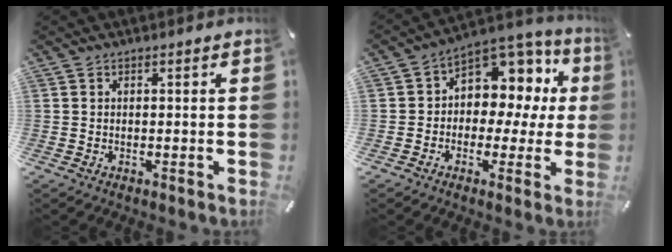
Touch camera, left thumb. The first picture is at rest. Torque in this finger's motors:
{"motor_torque": [0.46, 0.46, 0.26, -0.06, 0.21]}